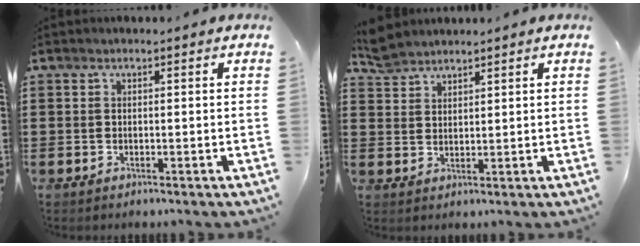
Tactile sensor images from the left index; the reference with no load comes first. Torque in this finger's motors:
{"motor_torque": [0.03, -0.03, 0.11, 0.00]}